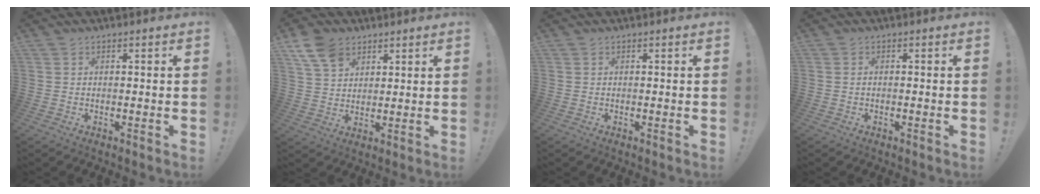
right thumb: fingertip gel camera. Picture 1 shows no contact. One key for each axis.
{"total": 9.2, "fx": 5.5, "fy": 6.0, "fz": 4.2, "tx": -0.079, "ty": -0.018, "tz": 0.110}
{"total": 0.0}
{"total": 0.8, "fx": -0.6, "fy": 0.1, "fz": 0.4, "tx": -0.016, "ty": 0.004, "tz": -0.010}